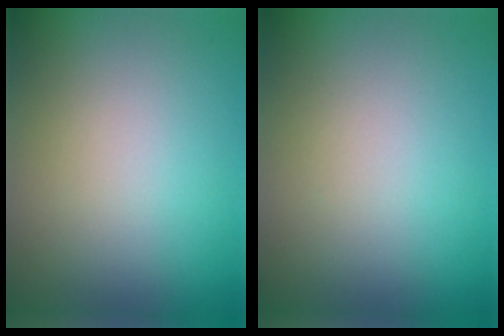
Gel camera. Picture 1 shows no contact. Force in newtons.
{"total": 0.0}